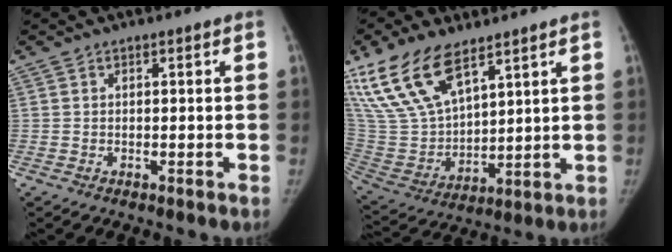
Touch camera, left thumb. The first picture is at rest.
{"total": 18.5, "force": [11.8, 8.6, 11.4], "torque": [-0.213, -0.046, 0.241]}